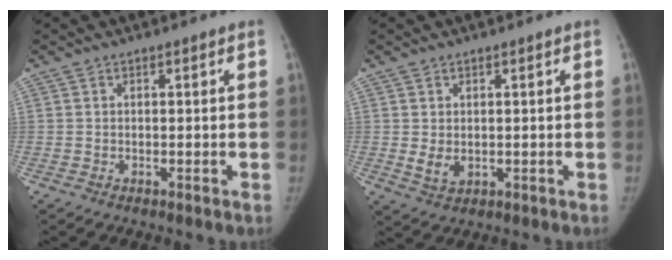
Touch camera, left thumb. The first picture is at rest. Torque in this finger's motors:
{"motor_torque": [0.01, 0.01, 0.26, -0.14, 0.00]}